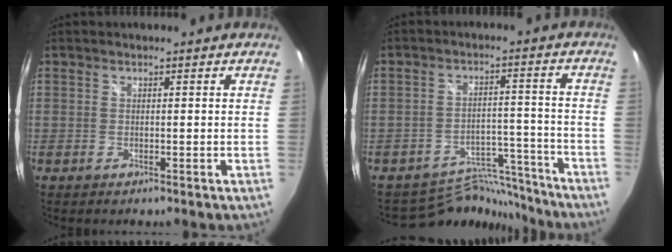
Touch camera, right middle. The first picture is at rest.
{"total": 9.8, "force": [-9.4, 2.6, -0.6], "torque": [0.007, 0.025, -0.140]}